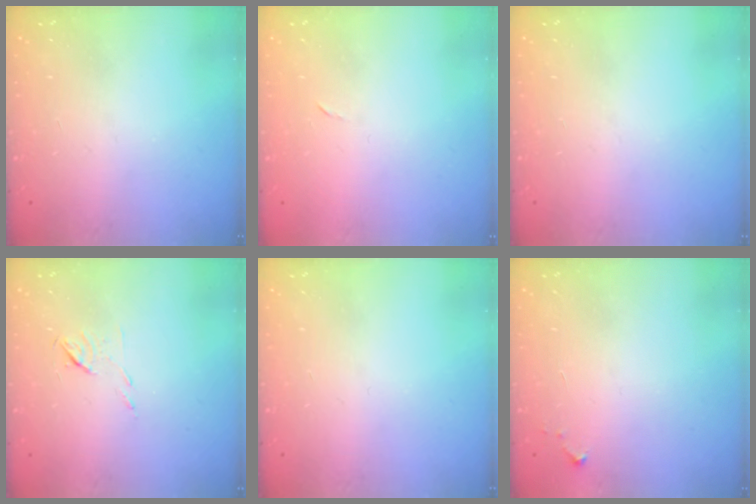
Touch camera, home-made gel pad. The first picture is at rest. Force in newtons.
{"total": 2.3, "press": 2.3, "slide": 0.4}
{"total": 0.0}
{"total": 4.8, "press": 4.7, "slide": 1.0}
{"total": 0.0}
{"total": 2.6, "press": 2.6, "slide": 0.4}